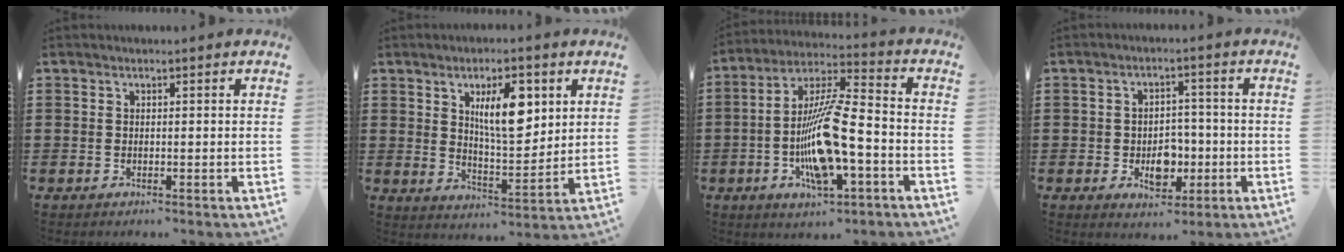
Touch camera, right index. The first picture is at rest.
{"total": 9.3, "force": [3.5, 3.6, 7.8], "torque": [-0.128, -0.002, 0.053]}
{"total": 13.0, "force": [-4.0, 3.3, 11.9], "torque": [-0.245, -0.008, -0.077]}
{"total": 5.6, "force": [-1.5, 3.9, 3.7], "torque": [-0.053, 0.005, -0.028]}